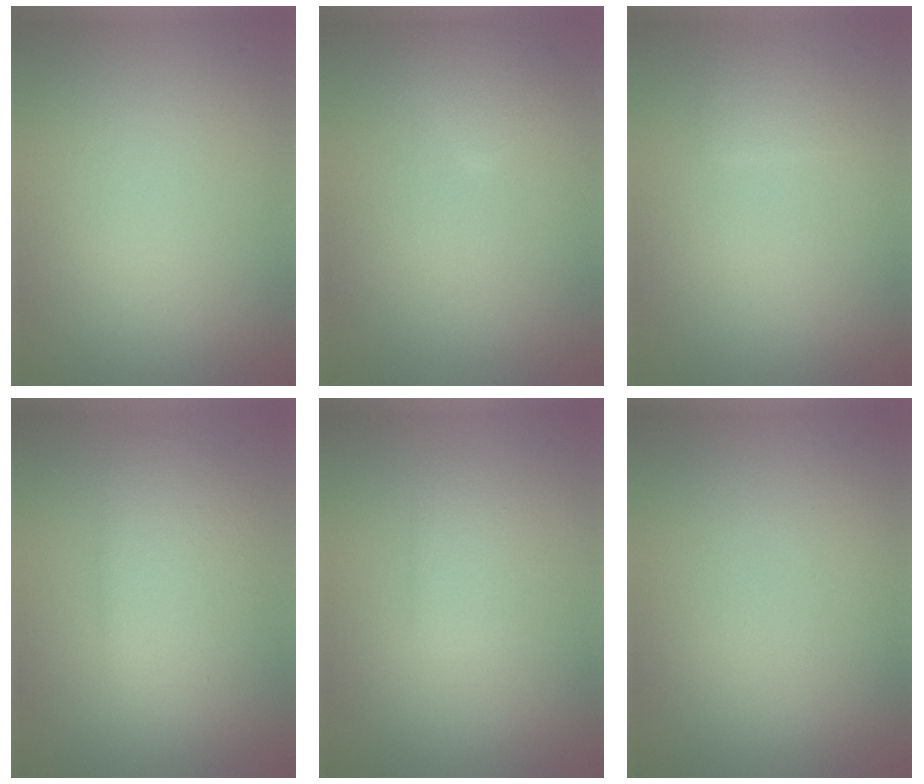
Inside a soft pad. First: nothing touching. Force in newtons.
{"total": 1.6, "press": 1.6, "slide": 0.1}
{"total": 1.2, "press": 1.1, "slide": 0.3}
{"total": 3.6, "press": 3.6, "slide": 0.1}
{"total": 1.8, "press": 1.8, "slide": 0.1}
{"total": 0.0}